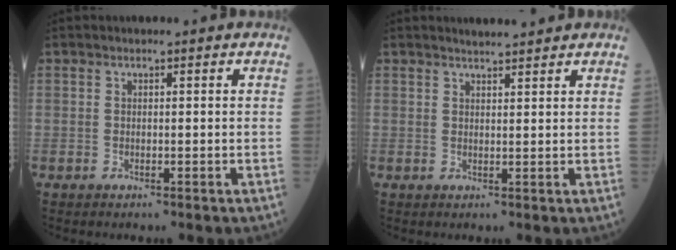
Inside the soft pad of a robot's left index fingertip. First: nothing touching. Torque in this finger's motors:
{"motor_torque": [-0.01, 0.00, -0.01, -0.04]}